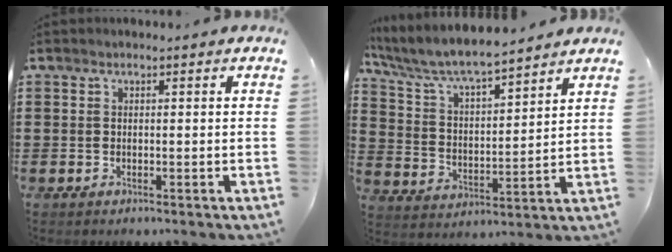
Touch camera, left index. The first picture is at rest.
{"total": 7.0, "force": [6.3, 1.0, 2.9], "torque": [-0.085, -0.038, 0.105]}